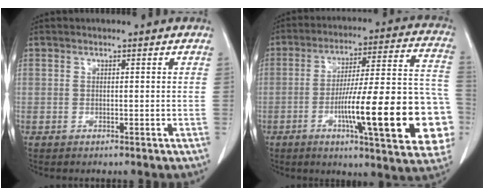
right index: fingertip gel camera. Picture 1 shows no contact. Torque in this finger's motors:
{"motor_torque": [2.14, 0.00, 1.05, 0.21]}